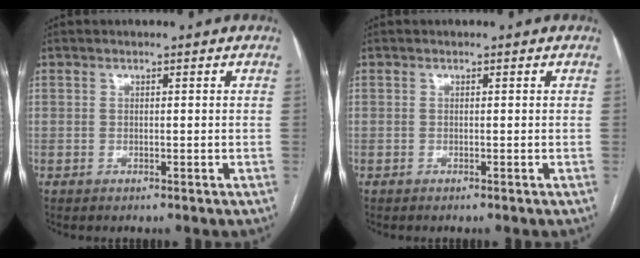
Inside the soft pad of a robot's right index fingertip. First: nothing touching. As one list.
[{"total": 0.0}]